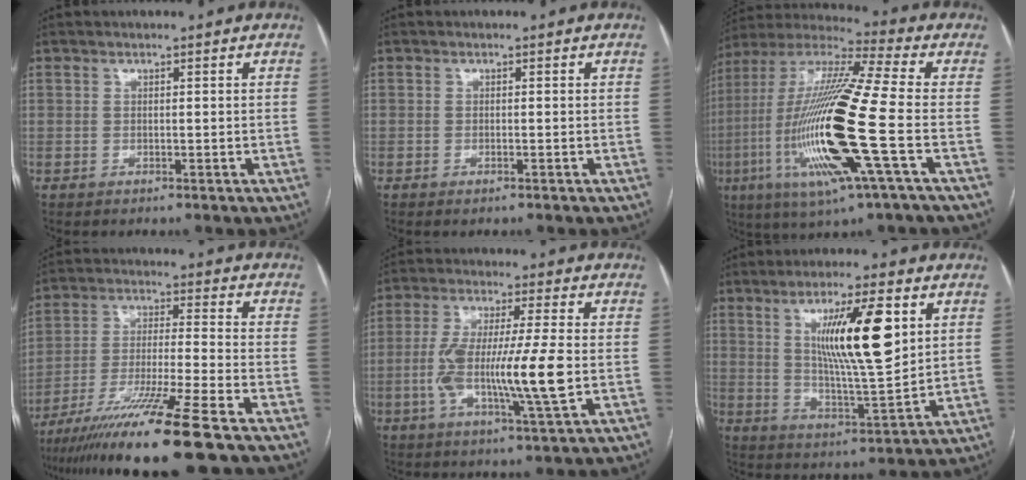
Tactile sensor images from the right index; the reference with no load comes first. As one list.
[{"total": 0.7, "force": [-0.5, 0.0, 0.5], "torque": [-0.010, -0.001, -0.006]}, {"total": 22.8, "force": [-5.2, 1.3, 22.1], "torque": [-0.478, -0.027, -0.106]}, {"total": 15.8, "force": [-11.3, -1.9, 10.8], "torque": [-0.206, -0.044, -0.197]}, {"total": 13.6, "force": [-1.9, 0.7, 13.5], "torque": [-0.256, -0.004, -0.038]}, {"total": 14.1, "force": [4.7, 1.8, 13.2], "torque": [-0.232, -0.005, 0.084]}]